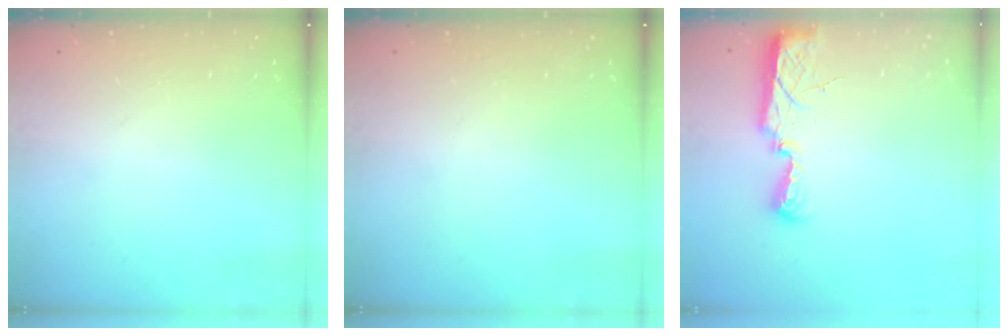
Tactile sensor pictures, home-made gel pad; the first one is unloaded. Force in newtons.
{"total": 0.0}
{"total": 10.7, "press": 9.0, "slide": 5.8}